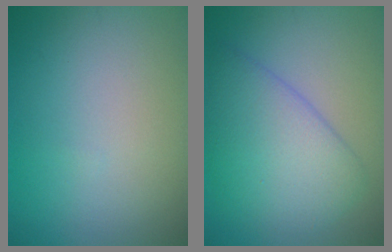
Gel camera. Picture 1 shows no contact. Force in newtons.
{"total": 5.9, "press": 5.9, "slide": 0.4}